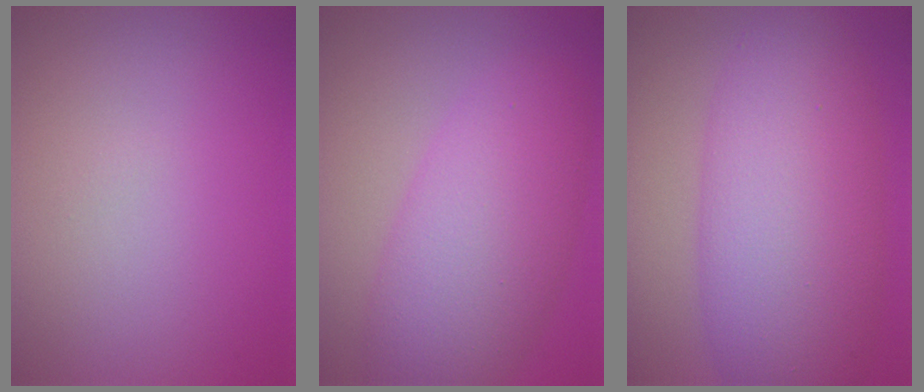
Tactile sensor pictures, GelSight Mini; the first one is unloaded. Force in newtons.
{"total": 7.4, "press": 7.4, "slide": 0.5}
{"total": 10.2, "press": 10.2, "slide": 0.1}